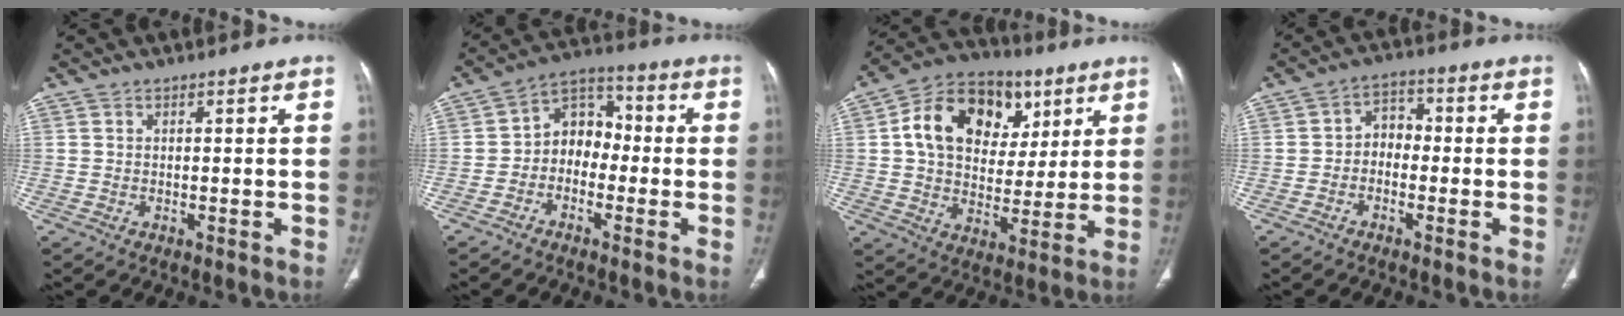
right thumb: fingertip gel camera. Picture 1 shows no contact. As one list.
[{"total": 8.2, "force": [-1.7, 6.5, 4.7], "torque": [-0.039, 0.042, -0.049]}, {"total": 19.0, "force": [6.3, 13.9, 11.3], "torque": [-0.157, 0.004, 0.101]}, {"total": 4.7, "force": [-1.2, 3.6, 2.7], "torque": [-0.023, 0.028, -0.034]}]